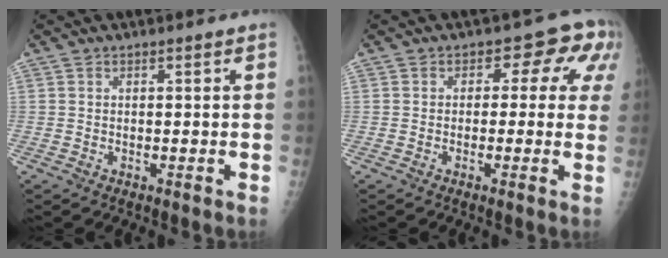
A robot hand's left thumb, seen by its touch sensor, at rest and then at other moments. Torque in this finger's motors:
{"motor_torque": [-0.07, 0.27, -0.28, -0.04, 0.05]}